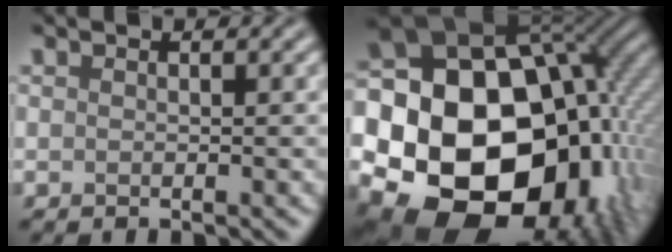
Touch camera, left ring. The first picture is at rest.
{"total": 23.0, "force": [-4.5, 17.6, 14.0], "torque": [-0.257, -0.029, -0.092]}